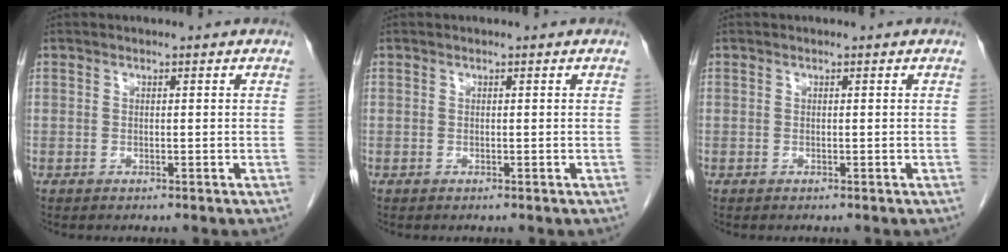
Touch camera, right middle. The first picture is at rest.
{"total": 0.0}
{"total": 0.0}